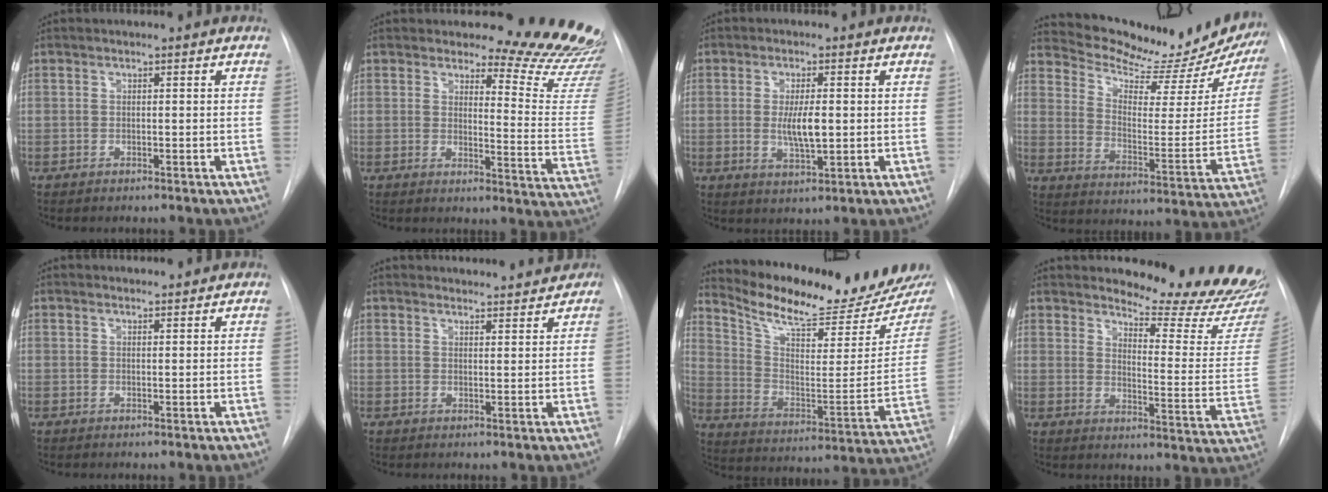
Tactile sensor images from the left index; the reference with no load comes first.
{"total": 15.1, "force": [14.5, 0.9, 3.9], "torque": [-0.029, -0.153, 0.142]}
{"total": 5.1, "force": [0.0, 1.3, 5.0], "torque": [-0.092, -0.010, 0.002]}
{"total": 22.1, "force": [21.3, 3.3, 5.1], "torque": [-0.078, -0.096, 0.269]}
{"total": 2.3, "force": [2.3, 0.5, 0.1], "torque": [-0.003, 0.011, 0.029]}
{"total": 10.9, "force": [10.5, 2.5, 1.8], "torque": [-0.001, 0.013, 0.110]}
{"total": 21.3, "force": [19.4, 2.0, 8.5], "torque": [-0.145, -0.071, 0.287]}
{"total": 18.4, "force": [17.8, 0.9, 4.8], "torque": [-0.061, -0.131, 0.208]}